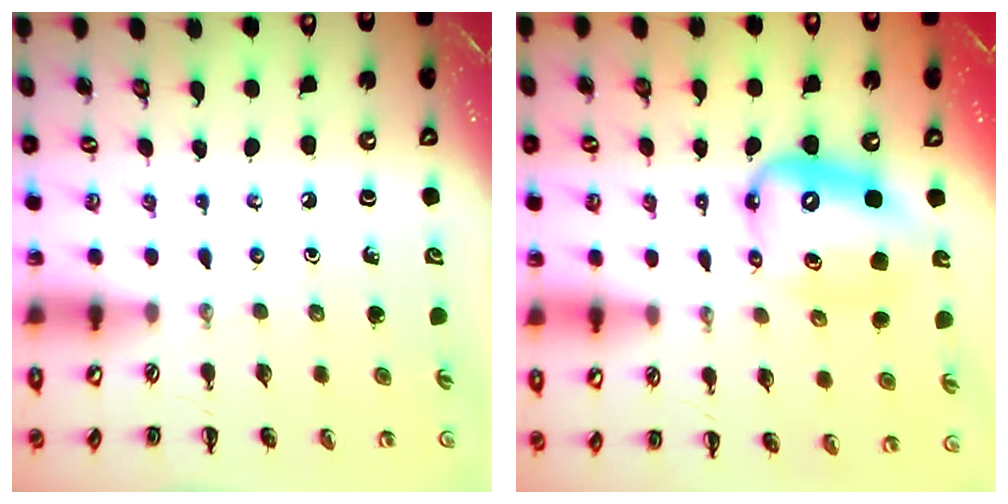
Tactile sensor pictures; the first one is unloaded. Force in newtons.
{"total": 11.7, "press": 11.2, "slide": 3.1}